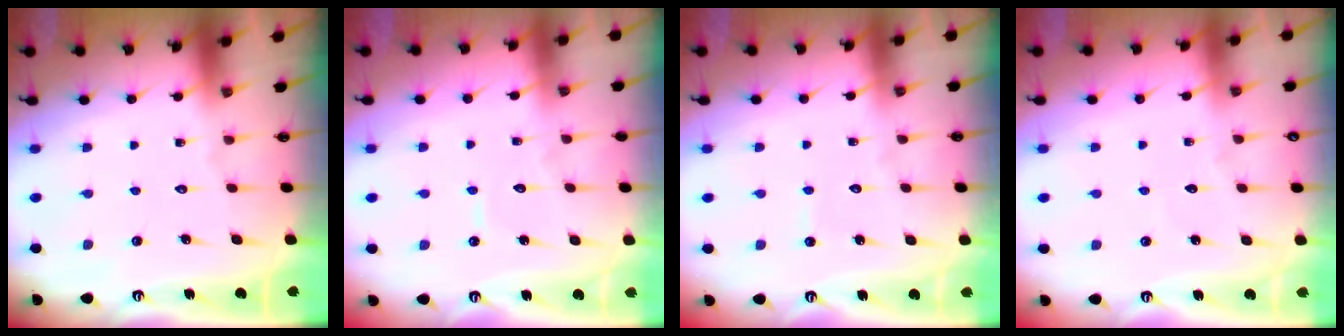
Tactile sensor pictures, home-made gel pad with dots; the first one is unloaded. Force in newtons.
{"total": 3.9, "press": 3.9, "slide": 0.4}
{"total": 2.5, "press": 2.5, "slide": 0.2}
{"total": 2.1, "press": 2.1, "slide": 0.3}